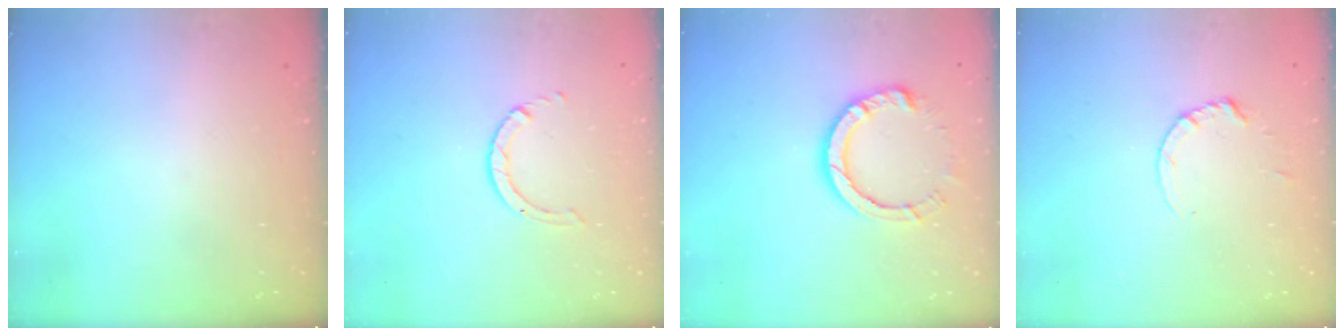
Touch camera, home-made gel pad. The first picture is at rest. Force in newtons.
{"total": 1.7, "press": 1.7, "slide": 0.1}
{"total": 9.1, "press": 9.1, "slide": 0.7}
{"total": 1.8, "press": 1.7, "slide": 0.2}